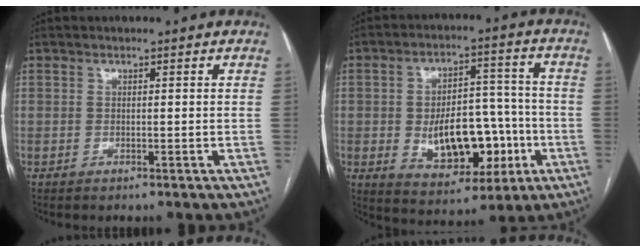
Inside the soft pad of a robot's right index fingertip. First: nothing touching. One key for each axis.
{"total": 14.0, "fx": -3.0, "fy": 7.7, "fz": 11.3, "tx": -0.176, "ty": 0.018, "tz": -0.033}